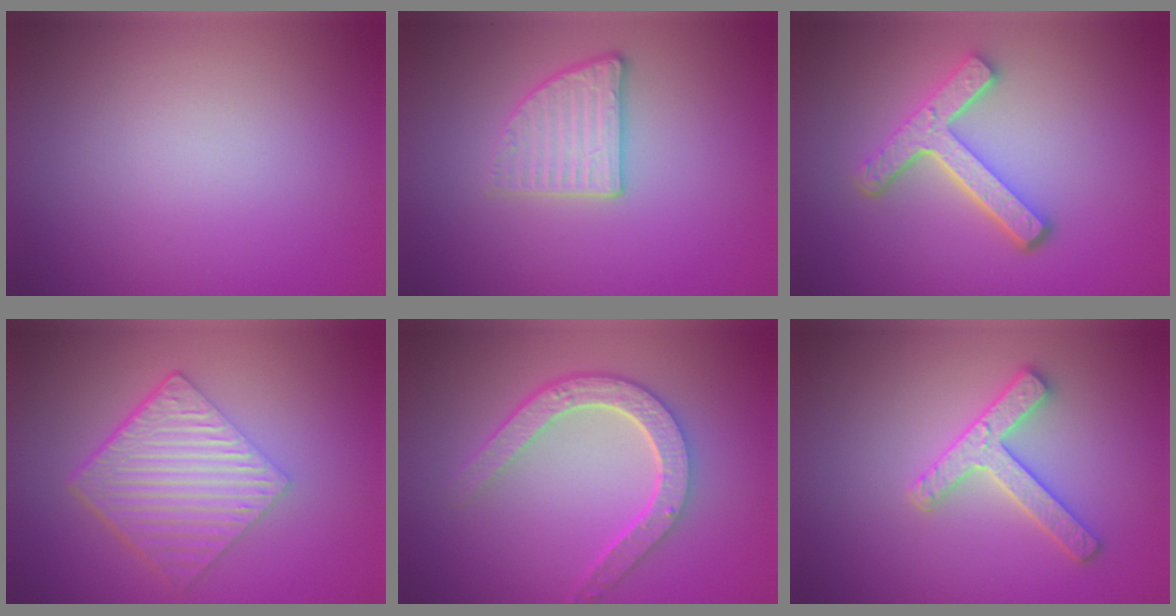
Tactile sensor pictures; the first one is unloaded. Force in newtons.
{"total": 2.6, "press": 2.4, "slide": 1.0}
{"total": 4.8, "press": 3.6, "slide": 3.2}
{"total": 6.3, "press": 4.3, "slide": 4.6}
{"total": 4.5, "press": 3.5, "slide": 2.8}
{"total": 2.9, "press": 2.9, "slide": 0.5}